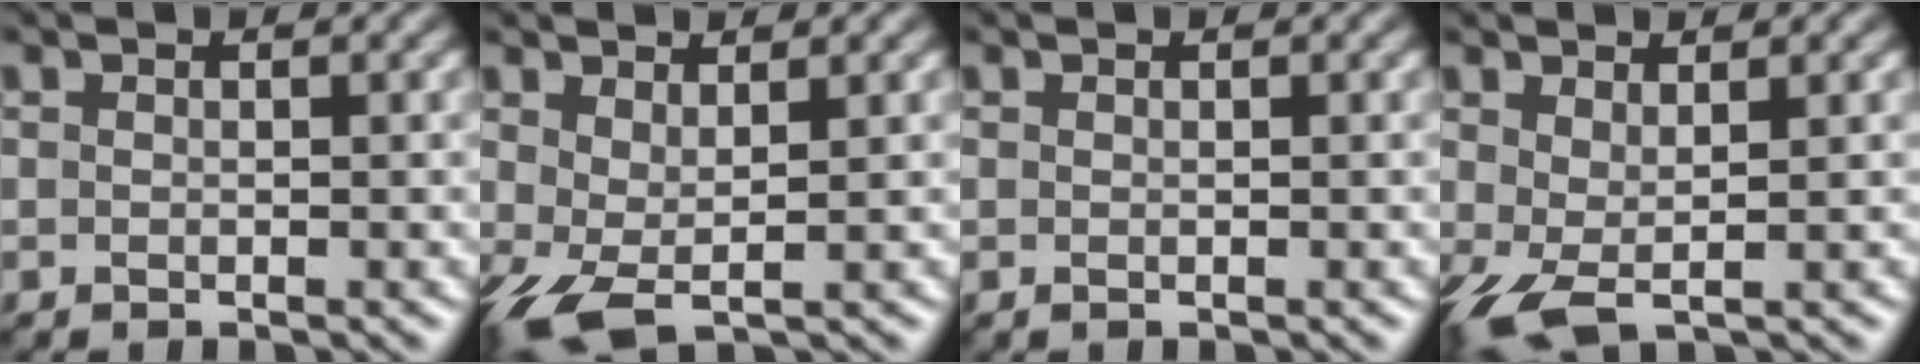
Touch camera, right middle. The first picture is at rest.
{"total": 3.7, "force": [0.0, 1.5, 3.4], "torque": [-0.082, -0.004, -0.001]}
{"total": 0.0}
{"total": 3.4, "force": [0.1, 1.3, 3.1], "torque": [-0.077, -0.004, -0.001]}